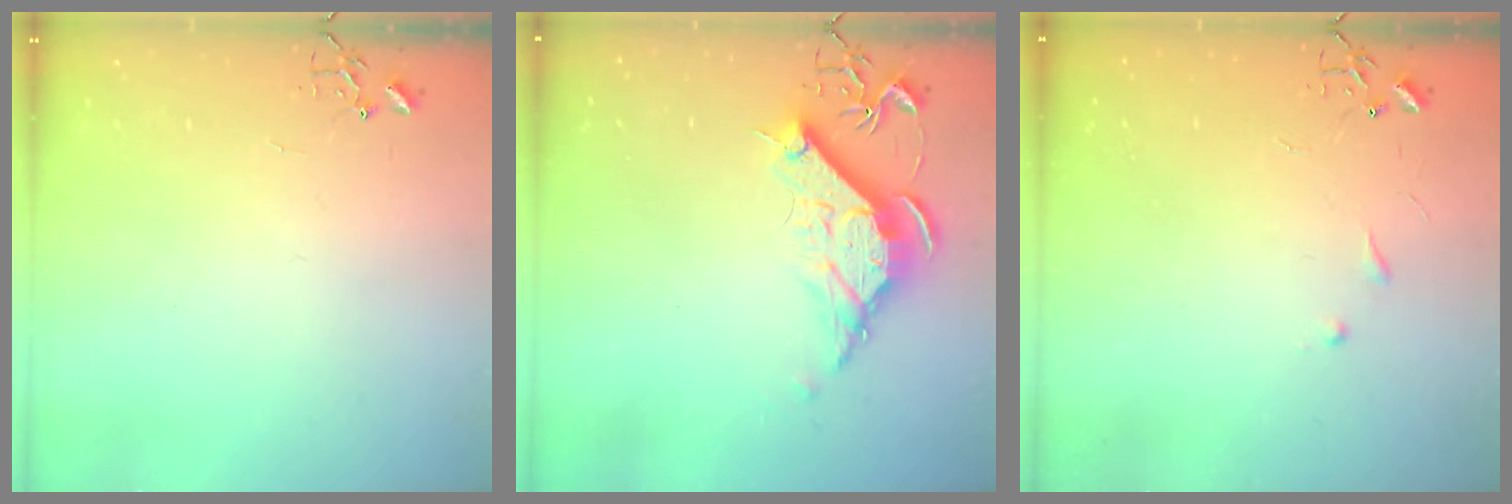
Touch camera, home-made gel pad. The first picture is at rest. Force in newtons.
{"total": 10.8, "press": 10.8, "slide": 0.3}
{"total": 5.3, "press": 5.2, "slide": 0.7}